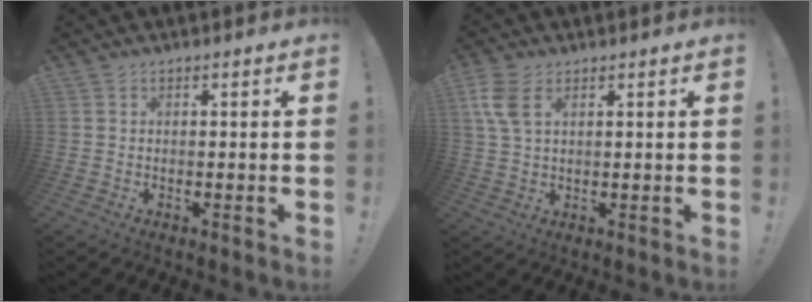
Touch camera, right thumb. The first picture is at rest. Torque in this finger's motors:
{"motor_torque": [0.06, 0.08, 0.17, 0.09, 0.05]}